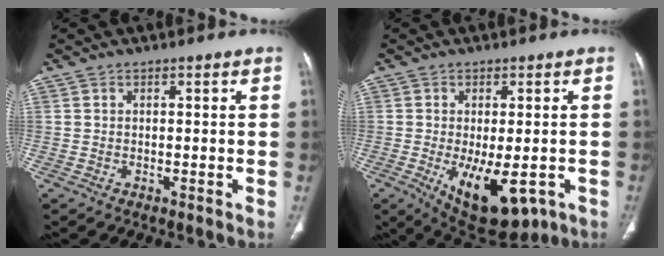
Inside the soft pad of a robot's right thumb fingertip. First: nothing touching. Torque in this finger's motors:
{"motor_torque": [1.34, 1.18, 0.04, -0.06, 0.32]}